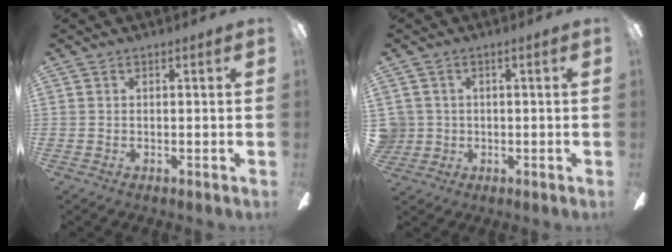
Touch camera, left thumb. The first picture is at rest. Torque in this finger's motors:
{"motor_torque": [-0.10, 0.01, 0.00, -0.01, 0.00]}